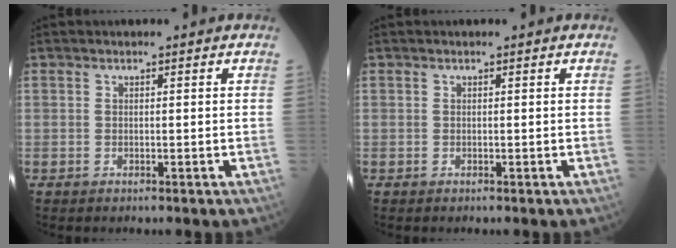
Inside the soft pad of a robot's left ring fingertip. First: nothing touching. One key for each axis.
{"total": 0.0}